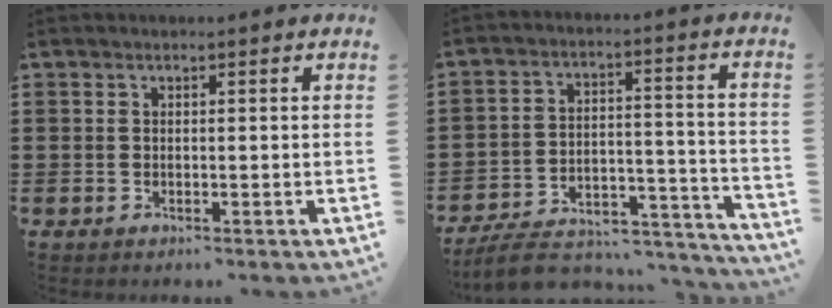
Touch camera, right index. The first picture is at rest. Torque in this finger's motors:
{"motor_torque": [-2.14, 0.00, -0.67, -0.21]}